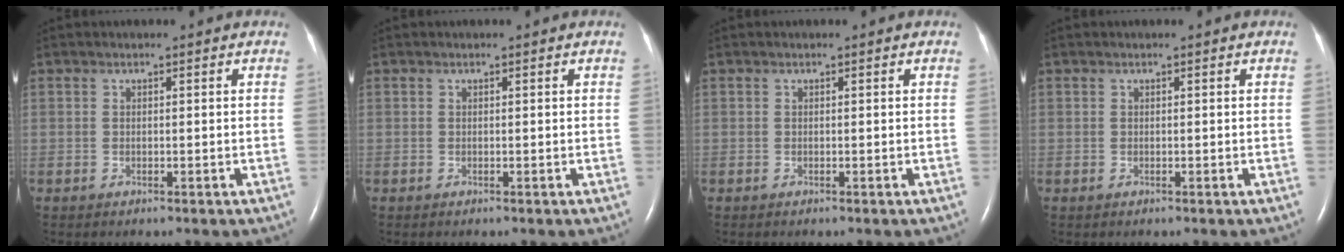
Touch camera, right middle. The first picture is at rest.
{"total": 0.0}
{"total": 0.0}
{"total": 0.0}